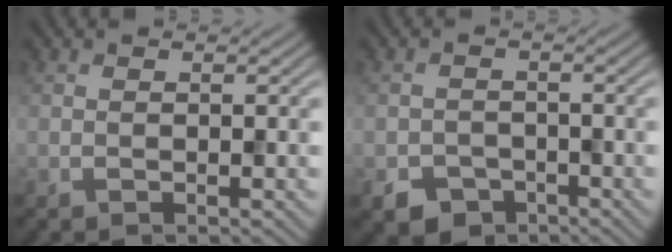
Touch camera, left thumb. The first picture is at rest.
{"total": 3.4, "force": [-2.2, 2.4, 1.0], "torque": [-0.019, -0.010, -0.042]}